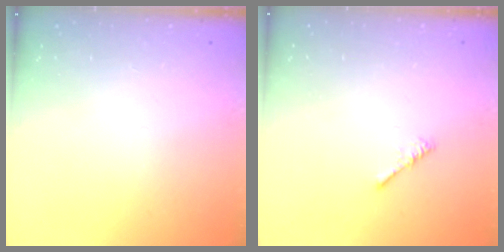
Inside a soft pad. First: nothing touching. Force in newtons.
{"total": 0.0}